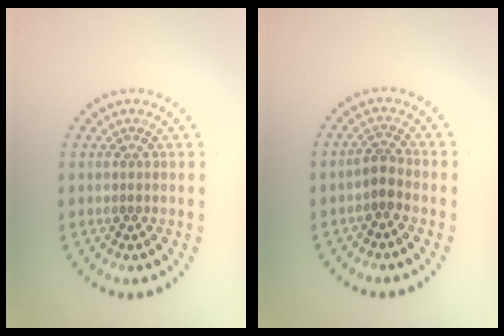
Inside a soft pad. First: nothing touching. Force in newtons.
{"total": 1.7, "press": 1.4, "slide": 1.0}